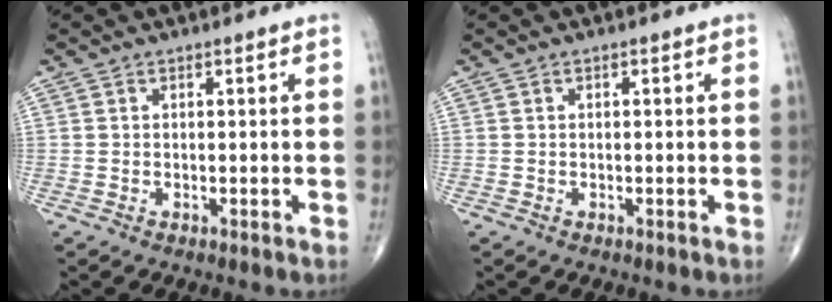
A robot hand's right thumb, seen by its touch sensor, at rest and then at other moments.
{"total": 0.0}